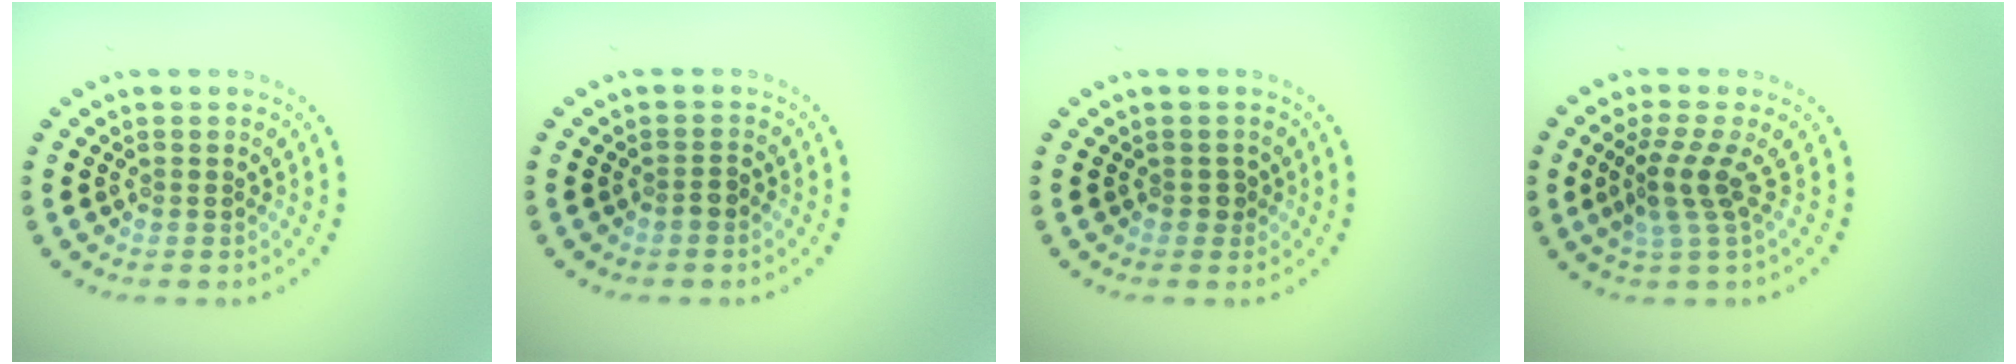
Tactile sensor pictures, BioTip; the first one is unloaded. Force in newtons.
{"total": 0.9, "press": 0.8, "slide": 0.5}
{"total": 0.8, "press": 0.8, "slide": 0.2}
{"total": 2.7, "press": 1.9, "slide": 2.0}